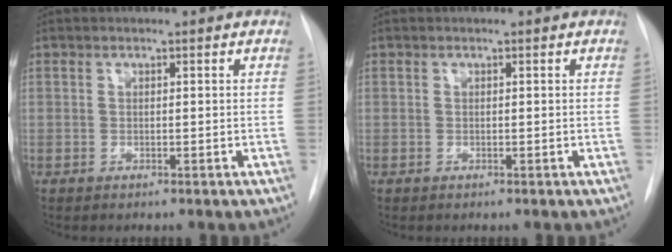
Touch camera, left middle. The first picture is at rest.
{"total": 0.0}